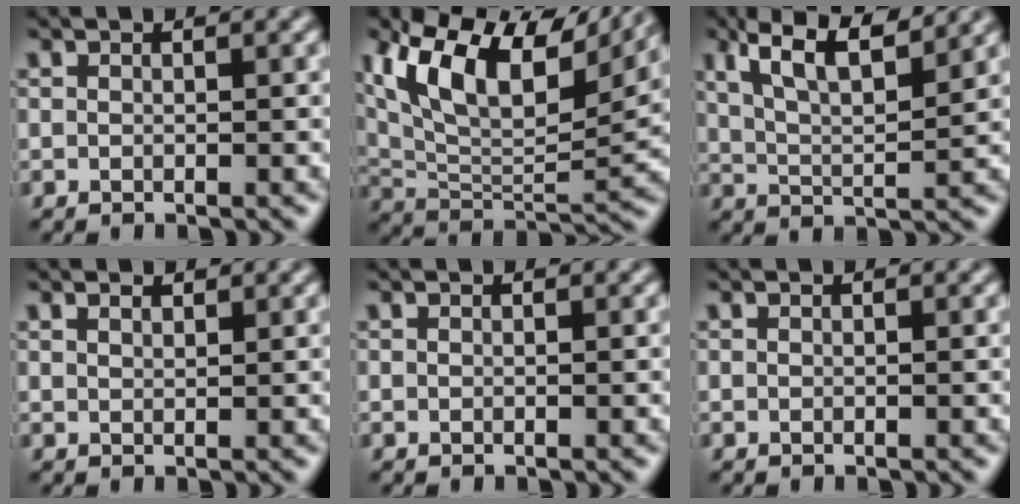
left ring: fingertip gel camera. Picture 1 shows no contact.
{"total": 13.7, "force": [7.4, 6.0, 9.8], "torque": [-0.173, 0.033, 0.128]}
{"total": 6.9, "force": [4.6, 1.9, 4.7], "torque": [-0.082, 0.013, 0.079]}
{"total": 1.0, "force": [0.9, 0.2, 0.3], "torque": [-0.008, -0.001, 0.015]}
{"total": 0.0}
{"total": 0.0}